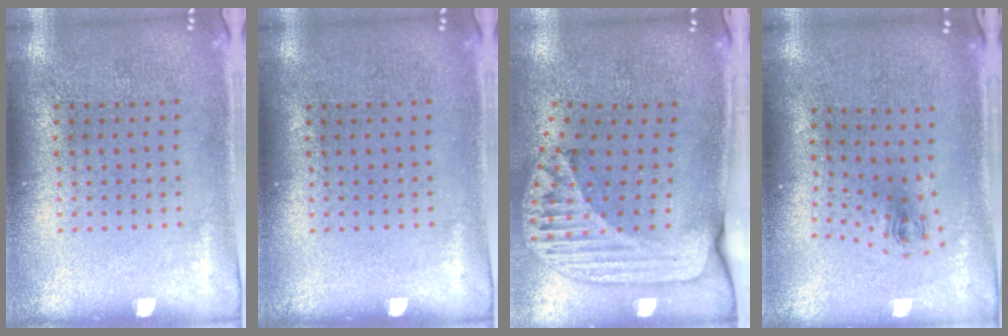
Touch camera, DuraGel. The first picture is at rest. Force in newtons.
{"total": 0.0}
{"total": 2.5, "press": 1.8, "slide": 1.7}
{"total": 0.8, "press": 0.4, "slide": 0.8}